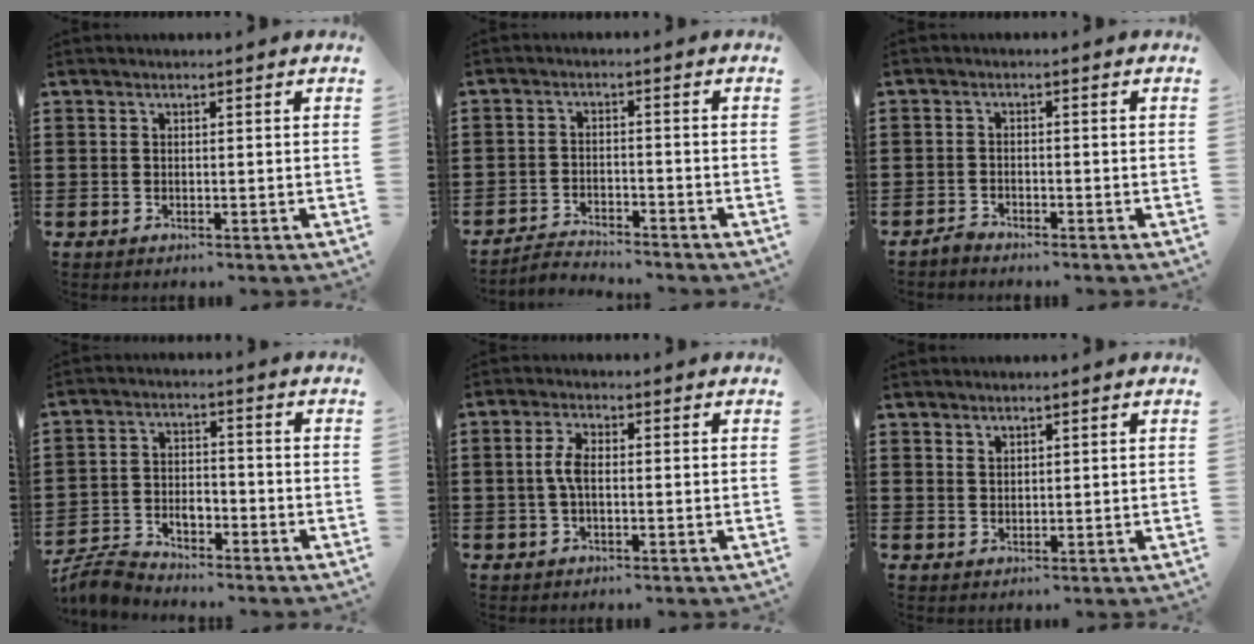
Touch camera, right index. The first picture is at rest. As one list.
[{"total": 2.9, "force": [-2.9, 0.2, 0.1], "torque": [-0.009, 0.004, -0.062]}, {"total": 1.6, "force": [-1.6, 0.3, 0.1], "torque": [-0.006, 0.004, -0.033]}, {"total": 4.5, "force": [-4.1, 1.4, 1.1], "torque": [-0.035, 0.009, -0.086]}, {"total": 3.6, "force": [-0.2, 1.4, 3.3], "torque": [-0.078, 0.000, -0.009]}, {"total": 1.5, "force": [1.3, 0.7, 0.1], "torque": [-0.003, 0.001, 0.026]}]